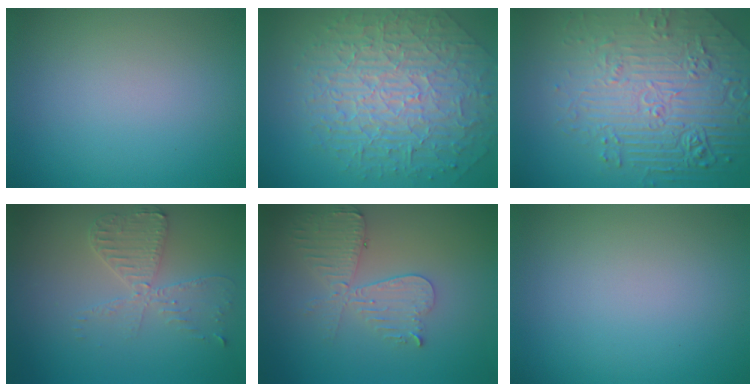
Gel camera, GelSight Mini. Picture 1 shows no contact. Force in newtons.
{"total": 10.1, "press": 6.6, "slide": 7.6}
{"total": 8.2, "press": 6.2, "slide": 5.4}
{"total": 3.5, "press": 3.0, "slide": 1.8}
{"total": 4.4, "press": 3.9, "slide": 2.0}
{"total": 0.0}